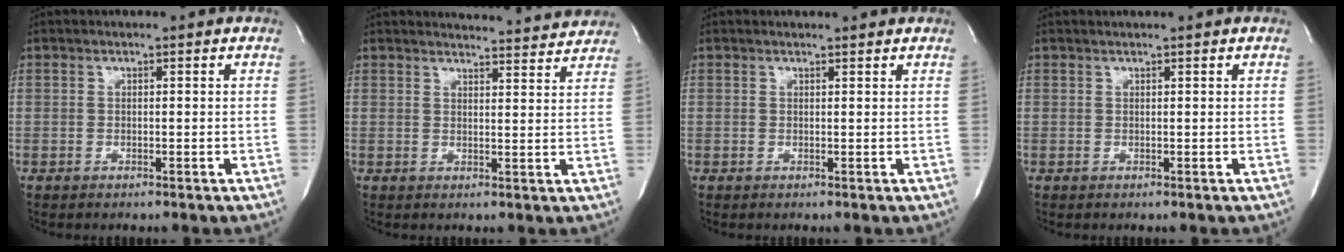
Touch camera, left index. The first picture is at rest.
{"total": 10.3, "force": [10.2, 0.9, 1.3], "torque": [-0.009, -0.008, 0.110]}
{"total": 1.9, "force": [1.9, 0.3, 0.1], "torque": [-0.013, 0.002, 0.022]}
{"total": 1.7, "force": [1.6, -0.1, 0.5], "torque": [-0.007, 0.013, 0.026]}